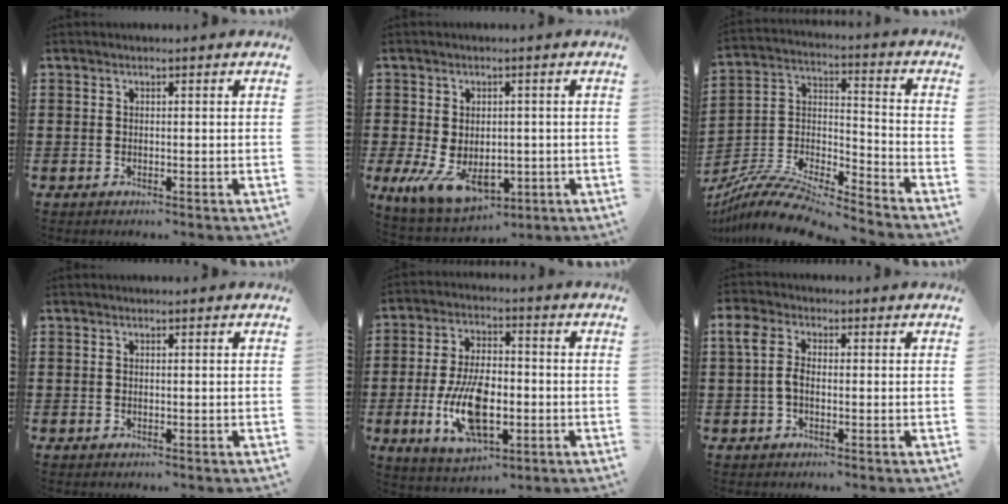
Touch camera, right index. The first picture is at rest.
{"total": 7.3, "force": [-2.5, 4.4, 5.2], "torque": [-0.117, -0.001, -0.044]}
{"total": 10.9, "force": [-9.8, 2.1, 4.3], "torque": [-0.087, 0.021, -0.197]}
{"total": 0.0}
{"total": 12.2, "force": [-2.9, 5.9, 10.2], "torque": [-0.212, -0.009, -0.052]}
{"total": 4.1, "force": [-0.2, 2.7, 3.1], "torque": [-0.085, 0.001, -0.013]}